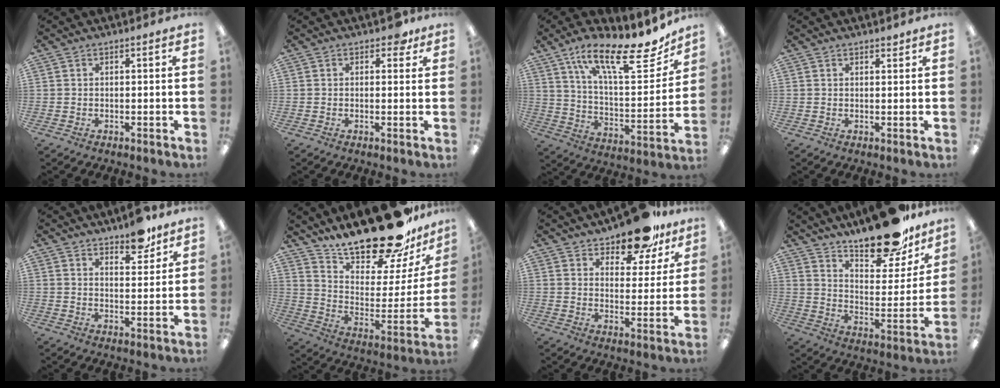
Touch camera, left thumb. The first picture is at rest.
{"total": 3.1, "force": [1.7, 1.9, 1.7], "torque": [-0.012, -0.003, 0.026]}
{"total": 21.6, "force": [15.1, 6.2, 14.0], "torque": [-0.223, -0.096, 0.250]}
{"total": 1.4, "force": [1.3, 0.5, 0.4], "torque": [-0.001, -0.005, 0.022]}
{"total": 7.2, "force": [6.1, 2.4, 3.0], "torque": [-0.026, -0.042, 0.104]}
{"total": 23.8, "force": [20.0, 7.6, 10.6], "torque": [-0.142, -0.148, 0.337]}
{"total": 14.3, "force": [11.5, 5.9, 6.0], "torque": [-0.084, -0.074, 0.205]}
{"total": 22.1, "force": [17.7, 8.0, 10.7], "torque": [-0.150, -0.115, 0.298]}